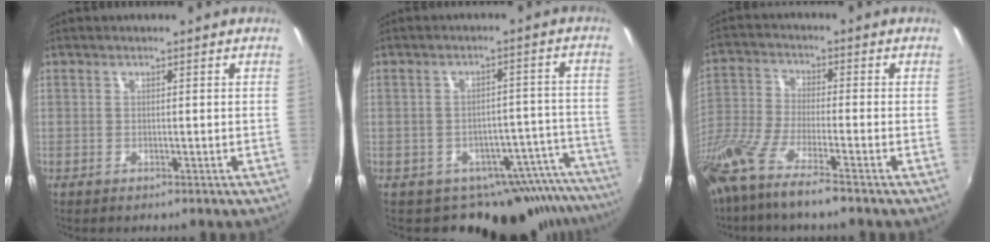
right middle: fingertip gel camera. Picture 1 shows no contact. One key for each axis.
{"total": 16.4, "fx": -14.9, "fy": 6.1, "fz": 3.3, "tx": -0.021, "ty": 0.033, "tz": -0.185}
{"total": 12.5, "fx": -9.0, "fy": 1.2, "fz": 8.6, "tx": -0.188, "ty": -0.038, "tz": -0.173}